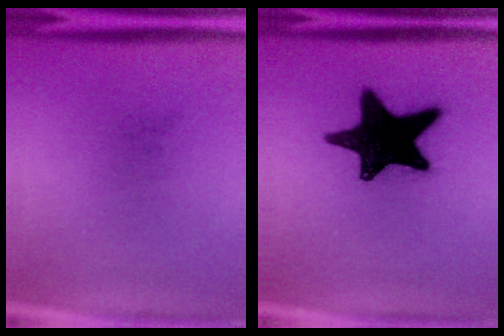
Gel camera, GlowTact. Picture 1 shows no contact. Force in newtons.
{"total": 19.6}